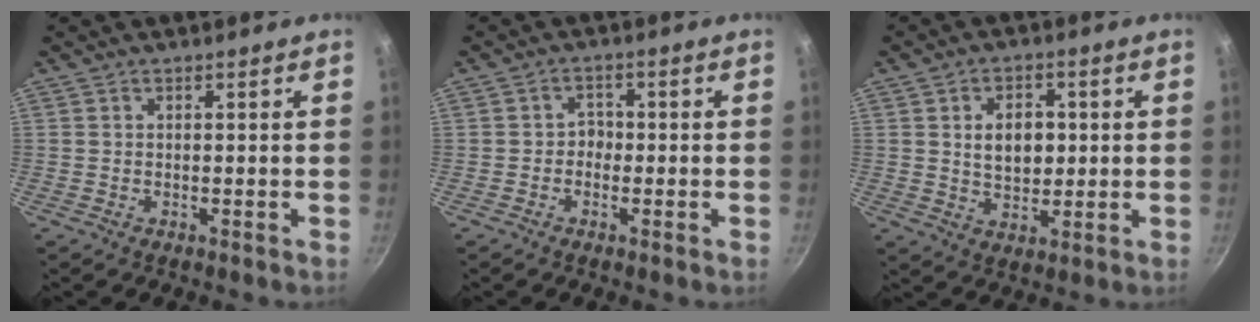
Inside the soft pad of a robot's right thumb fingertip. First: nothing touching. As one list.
[{"total": 2.4, "force": [-0.7, 2.0, 1.1], "torque": [0.002, 0.010, -0.015]}, {"total": 7.9, "force": [1.2, 5.4, 5.7], "torque": [-0.067, -0.003, 0.023]}]